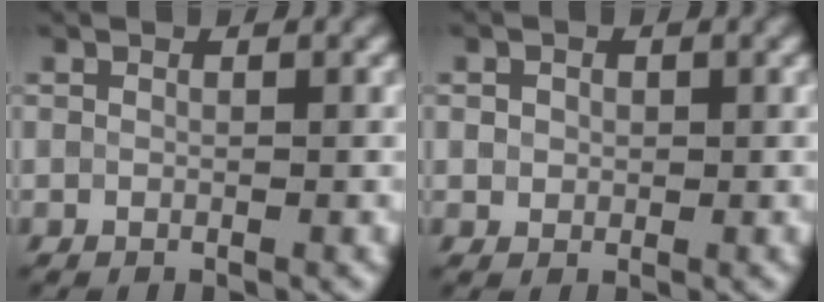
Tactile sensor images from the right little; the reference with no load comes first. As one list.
[{"total": 1.6, "force": [0.6, 1.3, 0.7], "torque": [-0.008, 0.011, 0.003]}]